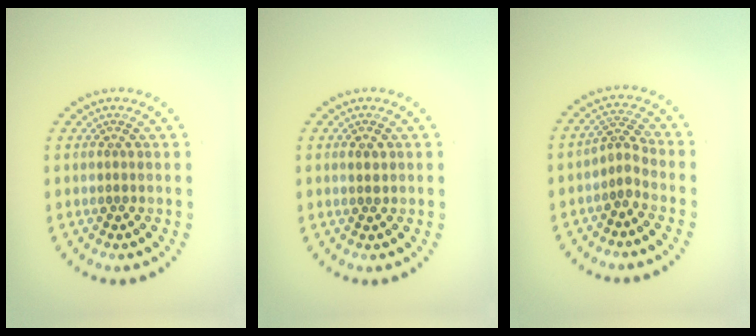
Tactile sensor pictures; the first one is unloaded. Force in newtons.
{"total": 1.0, "press": 1.0, "slide": 0.3}
{"total": 1.8, "press": 1.4, "slide": 1.2}